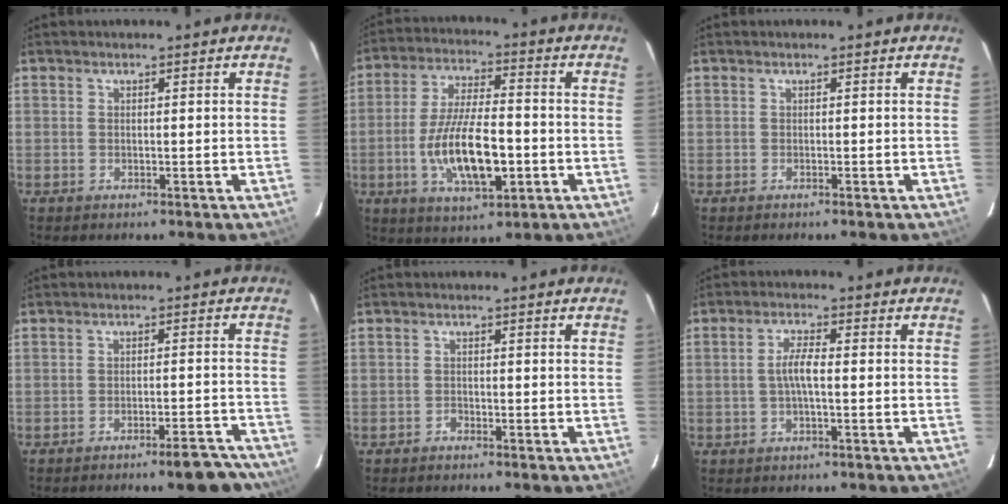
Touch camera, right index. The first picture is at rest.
{"total": 14.2, "force": [-3.6, 4.8, 12.9], "torque": [-0.253, -0.009, -0.058]}
{"total": 0.0}
{"total": 7.8, "force": [-6.8, 1.7, 3.4], "torque": [-0.042, 0.018, -0.075]}
{"total": 1.1, "force": [-0.9, 0.5, -0.2], "torque": [0.001, 0.005, -0.018]}
{"total": 3.5, "force": [-0.5, 0.6, 3.4], "torque": [-0.068, 0.006, -0.008]}